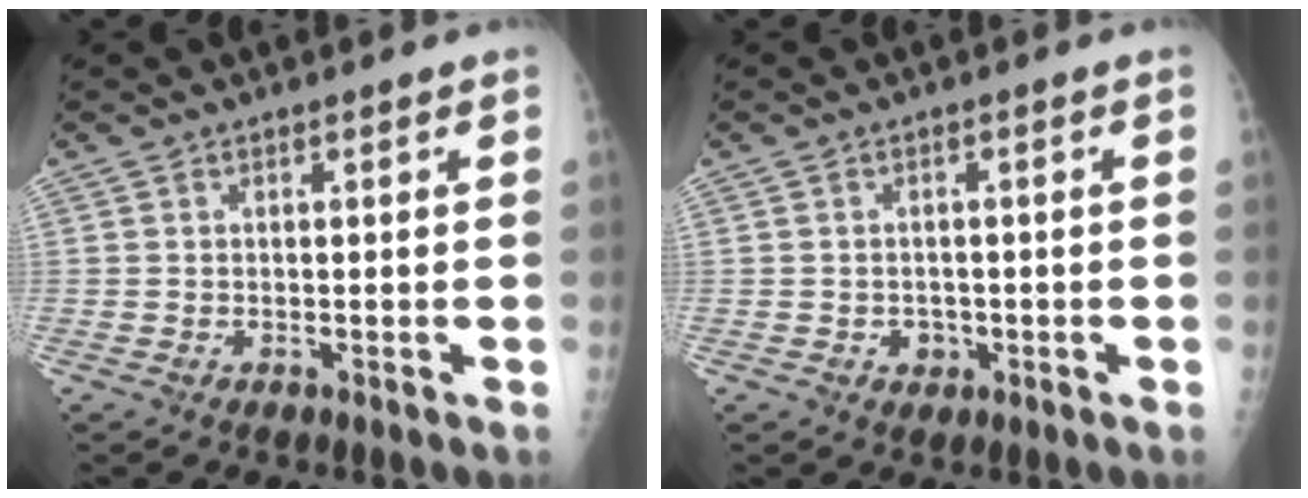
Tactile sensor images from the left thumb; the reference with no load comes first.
{"total": 2.4, "force": [-0.8, 2.1, 0.9], "torque": [0.000, 0.005, -0.006]}